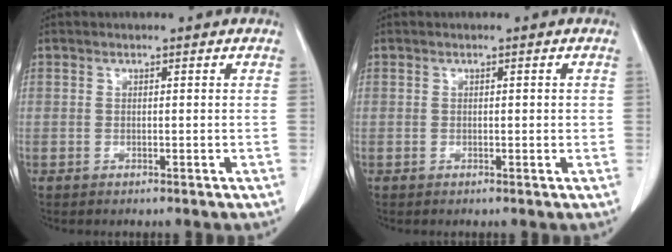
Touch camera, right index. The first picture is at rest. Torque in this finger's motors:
{"motor_torque": [-0.10, 0.01, -0.03, -0.01]}